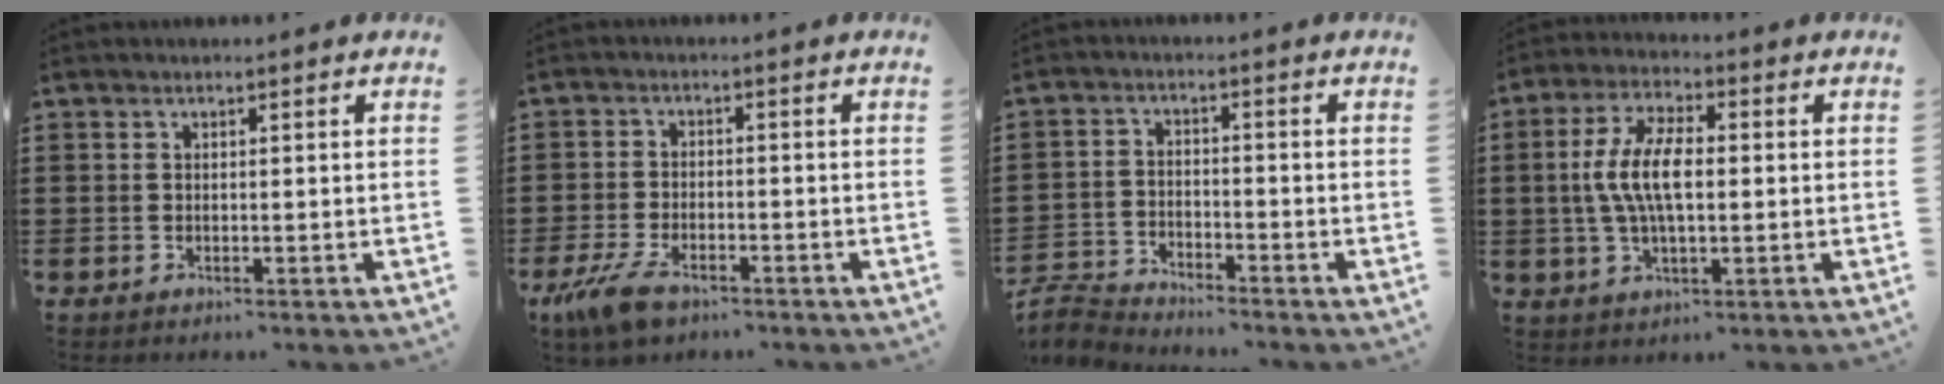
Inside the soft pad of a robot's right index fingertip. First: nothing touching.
{"total": 5.5, "force": [-3.9, 2.2, 3.3], "torque": [-0.089, -0.003, -0.078]}
{"total": 3.9, "force": [-3.9, 0.3, 0.2], "torque": [-0.031, -0.009, -0.088]}
{"total": 8.7, "force": [0.0, 3.4, 8.0], "torque": [-0.182, -0.004, -0.008]}